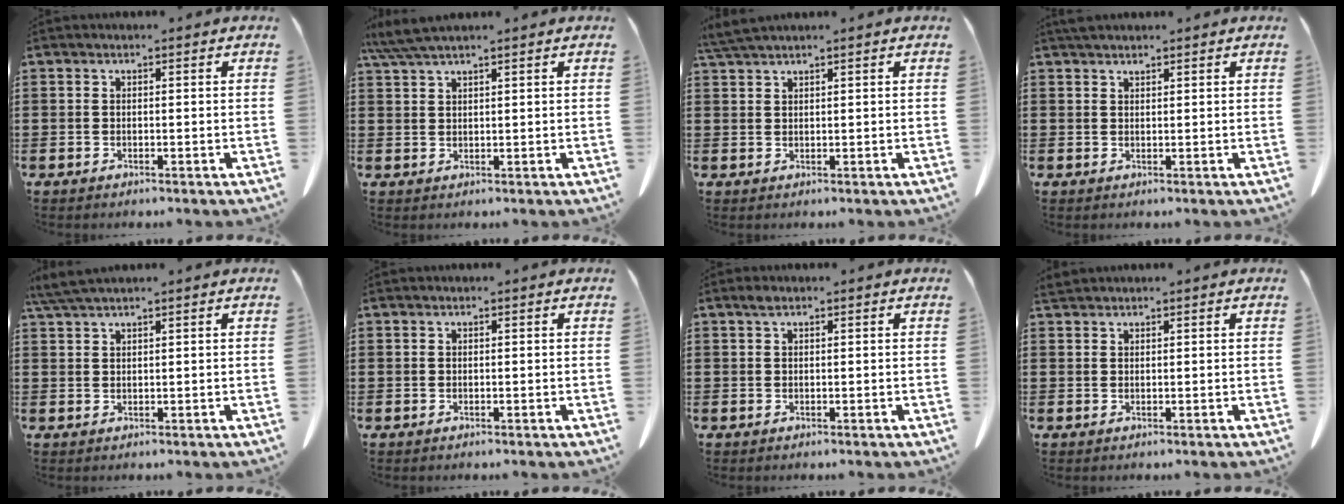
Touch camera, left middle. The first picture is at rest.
{"total": 3.9, "force": [3.0, 0.2, 2.4], "torque": [-0.053, -0.001, 0.057]}
{"total": 2.5, "force": [2.1, 0.0, 1.2], "torque": [-0.029, 0.002, 0.042]}
{"total": 1.3, "force": [1.2, 0.3, 0.2], "torque": [-0.007, 0.000, 0.024]}
{"total": 3.2, "force": [2.5, 0.1, 1.9], "torque": [-0.044, 0.001, 0.049]}
{"total": 0.0}
{"total": 0.8, "force": [0.5, 0.3, 0.6], "torque": [-0.013, 0.003, 0.009]}
{"total": 1.2, "force": [1.1, 0.1, 0.2], "torque": [-0.008, -0.002, 0.023]}